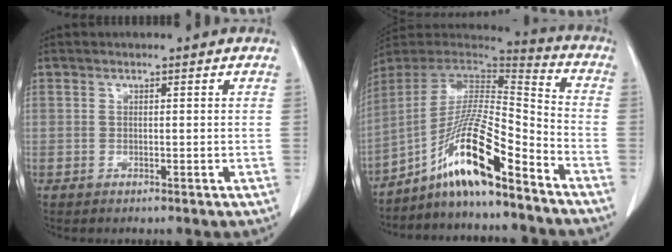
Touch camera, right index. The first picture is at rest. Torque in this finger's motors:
{"motor_torque": [1.52, -0.62, 0.56, 0.21]}